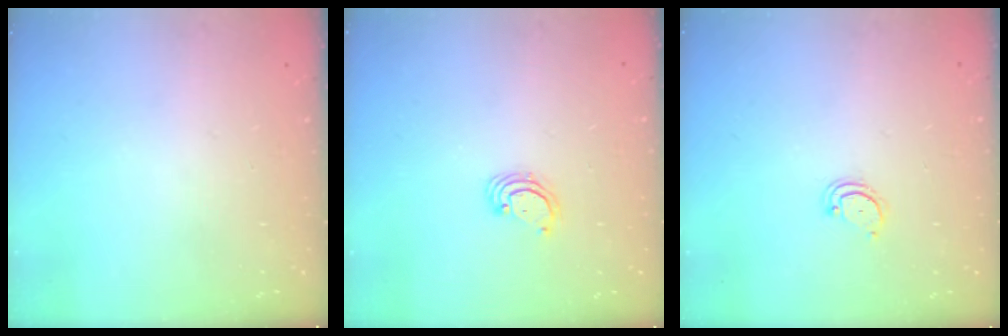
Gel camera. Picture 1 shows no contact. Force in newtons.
{"total": 2.4, "press": 2.4, "slide": 0.2}
{"total": 2.3, "press": 2.3, "slide": 0.2}